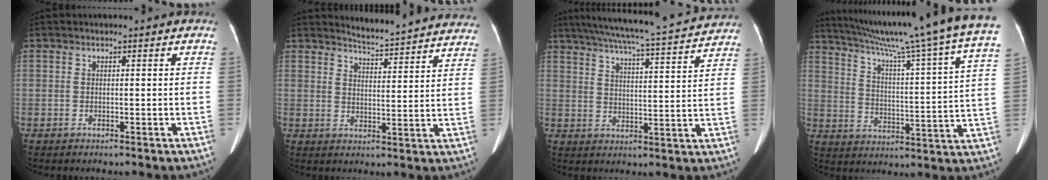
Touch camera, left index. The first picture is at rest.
{"total": 17.2, "force": [16.7, 1.1, 3.9], "torque": [-0.048, -0.057, 0.191]}
{"total": 21.0, "force": [18.8, 1.4, 9.2], "torque": [-0.159, 0.003, 0.247]}
{"total": 28.3, "force": [23.1, -0.8, 16.2], "torque": [-0.262, -0.050, 0.305]}